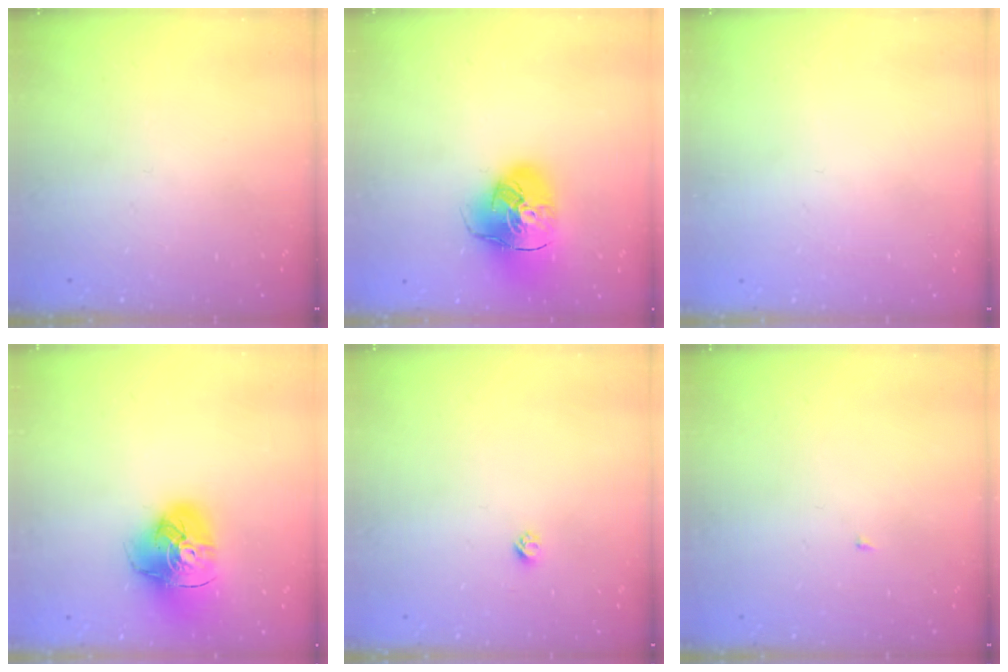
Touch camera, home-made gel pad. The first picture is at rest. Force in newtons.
{"total": 16.2, "press": 16.0, "slide": 2.4}
{"total": 0.9, "press": 0.9, "slide": 0.1}
{"total": 13.8, "press": 13.7, "slide": 1.4}
{"total": 2.3, "press": 2.3, "slide": 0.2}
{"total": 1.8, "press": 1.8, "slide": 0.2}